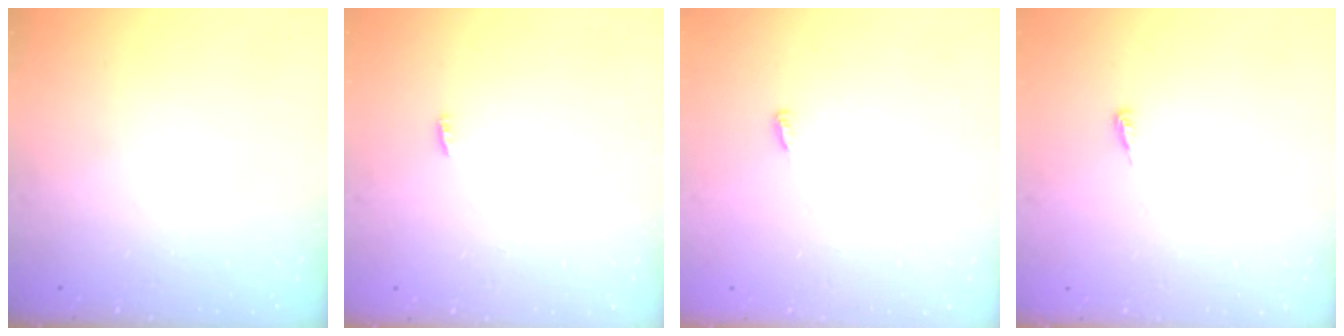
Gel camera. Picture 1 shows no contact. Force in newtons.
{"total": 6.6, "press": 2.7, "slide": 6.1}
{"total": 2.6, "press": 2.6, "slide": 0.2}
{"total": 3.5, "press": 3.5, "slide": 0.3}